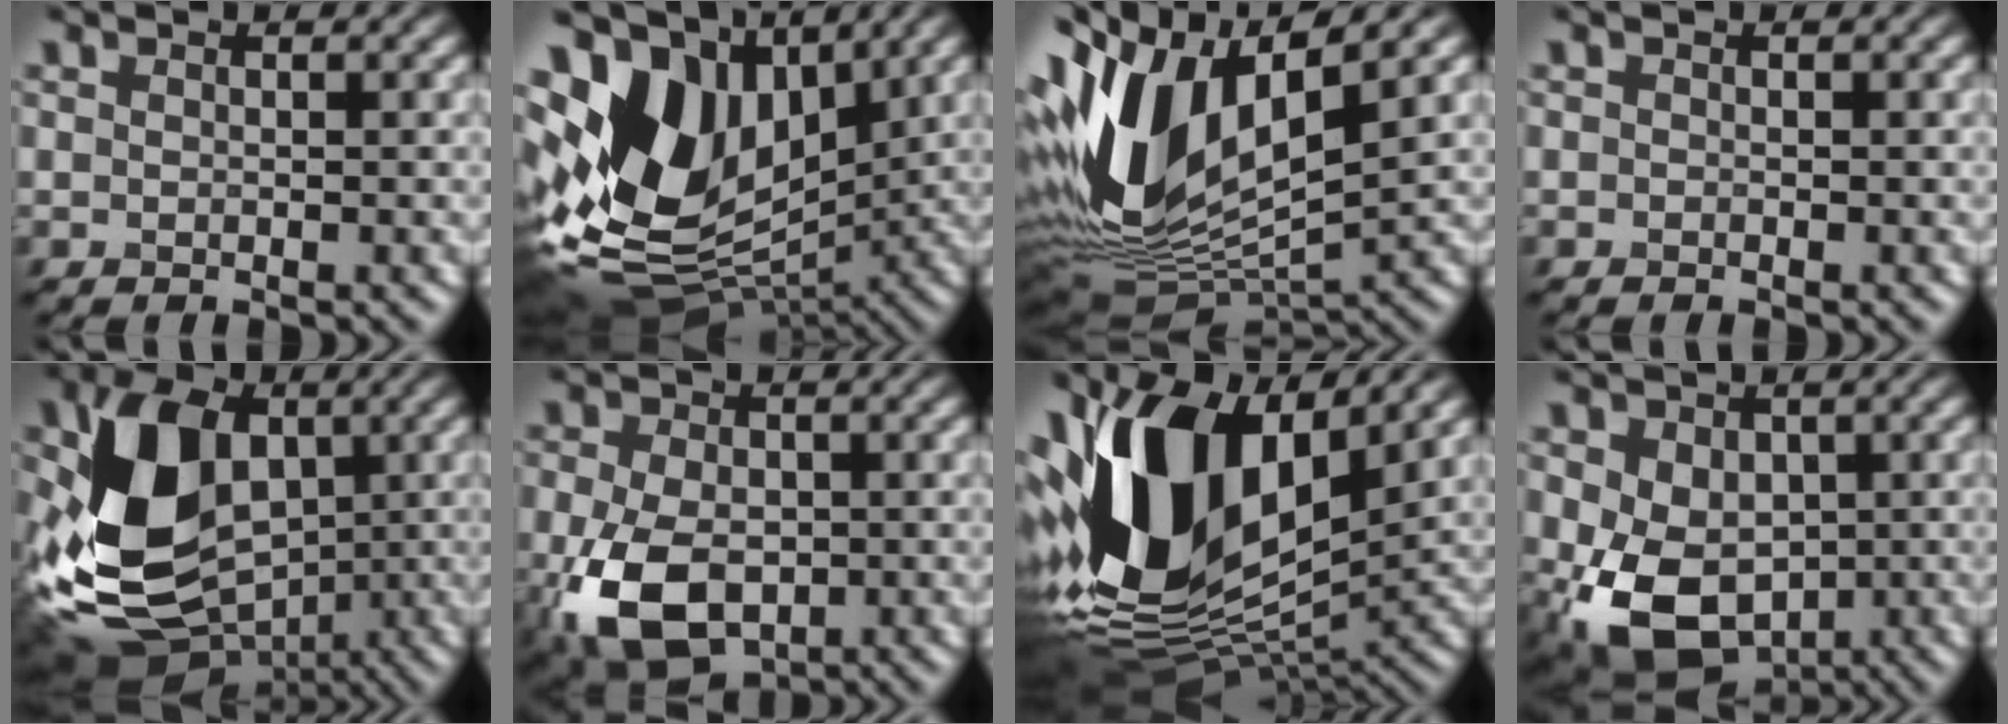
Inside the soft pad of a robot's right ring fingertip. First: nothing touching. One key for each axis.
{"total": 13.7, "fx": 2.8, "fy": 9.1, "fz": 9.9, "tx": -0.220, "ty": 0.007, "tz": 0.052}
{"total": 12.8, "fx": 1.5, "fy": 6.3, "fz": 11.0, "tx": -0.241, "ty": -0.011, "tz": 0.033}
{"total": 0.0}
{"total": 14.3, "fx": -1.7, "fy": 10.2, "fz": 9.8, "tx": -0.209, "ty": -0.019, "tz": -0.032}
{"total": 9.4, "fx": -2.9, "fy": 6.0, "fz": 6.7, "tx": -0.152, "ty": -0.028, "tz": -0.054}
{"total": 15.6, "fx": 3.4, "fy": 8.9, "fz": 12.4, "tx": -0.259, "ty": -0.010, "tz": 0.054}
{"total": 10.0, "fx": -2.2, "fy": 7.3, "fz": 6.5, "tx": -0.124, "ty": -0.031, "tz": -0.027}